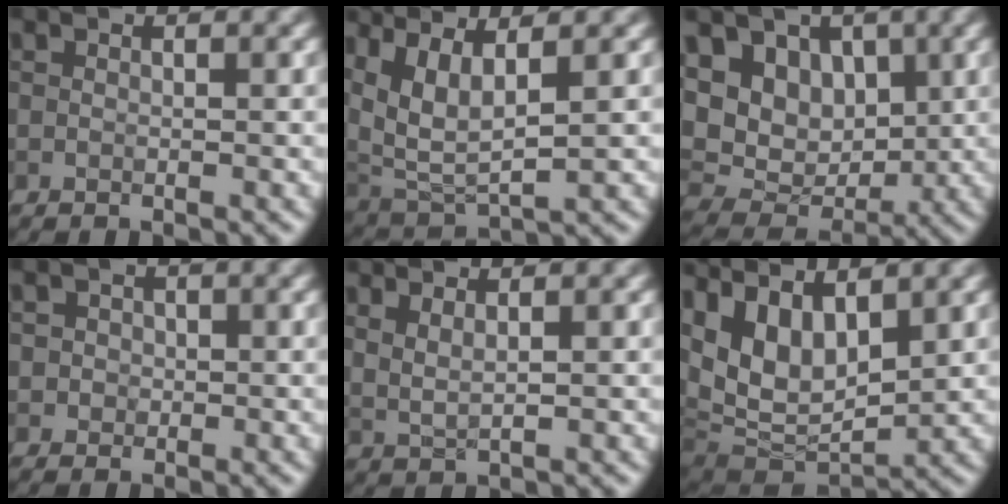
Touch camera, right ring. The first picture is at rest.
{"total": 5.9, "force": [2.7, 2.6, 4.6], "torque": [-0.104, 0.006, 0.057]}
{"total": 11.3, "force": [3.4, 8.6, 6.5], "torque": [-0.111, 0.025, 0.049]}
{"total": 2.0, "force": [0.4, 1.8, 0.6], "torque": [0.009, 0.001, 0.000]}
{"total": 2.1, "force": [1.2, 0.7, 1.5], "torque": [-0.028, -0.003, 0.022]}
{"total": 10.5, "force": [2.9, 5.9, 8.2], "torque": [-0.163, -0.008, 0.055]}